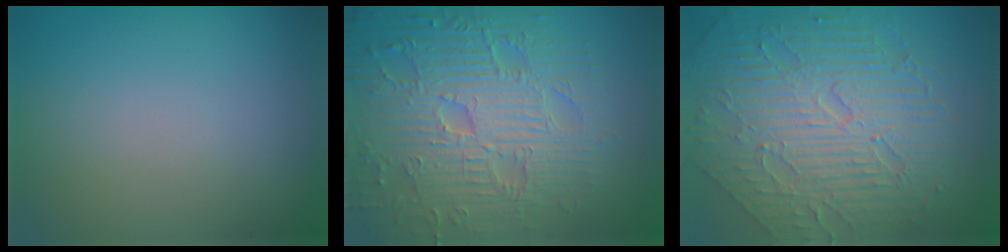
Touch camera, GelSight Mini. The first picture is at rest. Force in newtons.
{"total": 9.6, "press": 7.0, "slide": 6.6}
{"total": 10.3, "press": 6.8, "slide": 7.7}